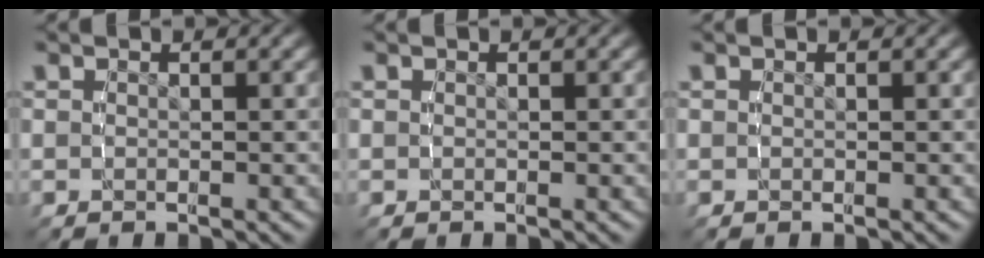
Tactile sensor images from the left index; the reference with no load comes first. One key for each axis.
{"total": 0.0}
{"total": 0.0}